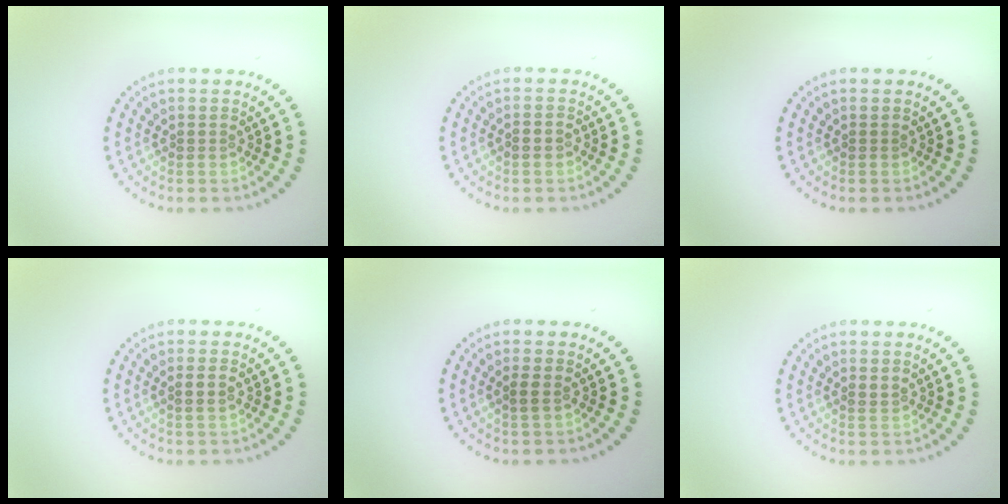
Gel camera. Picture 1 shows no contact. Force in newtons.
{"total": 1.1, "press": 1.0, "slide": 0.5}
{"total": 0.0}
{"total": 1.2, "press": 1.1, "slide": 0.5}
{"total": 0.9, "press": 0.8, "slide": 0.4}
{"total": 0.7, "press": 0.7, "slide": 0.2}